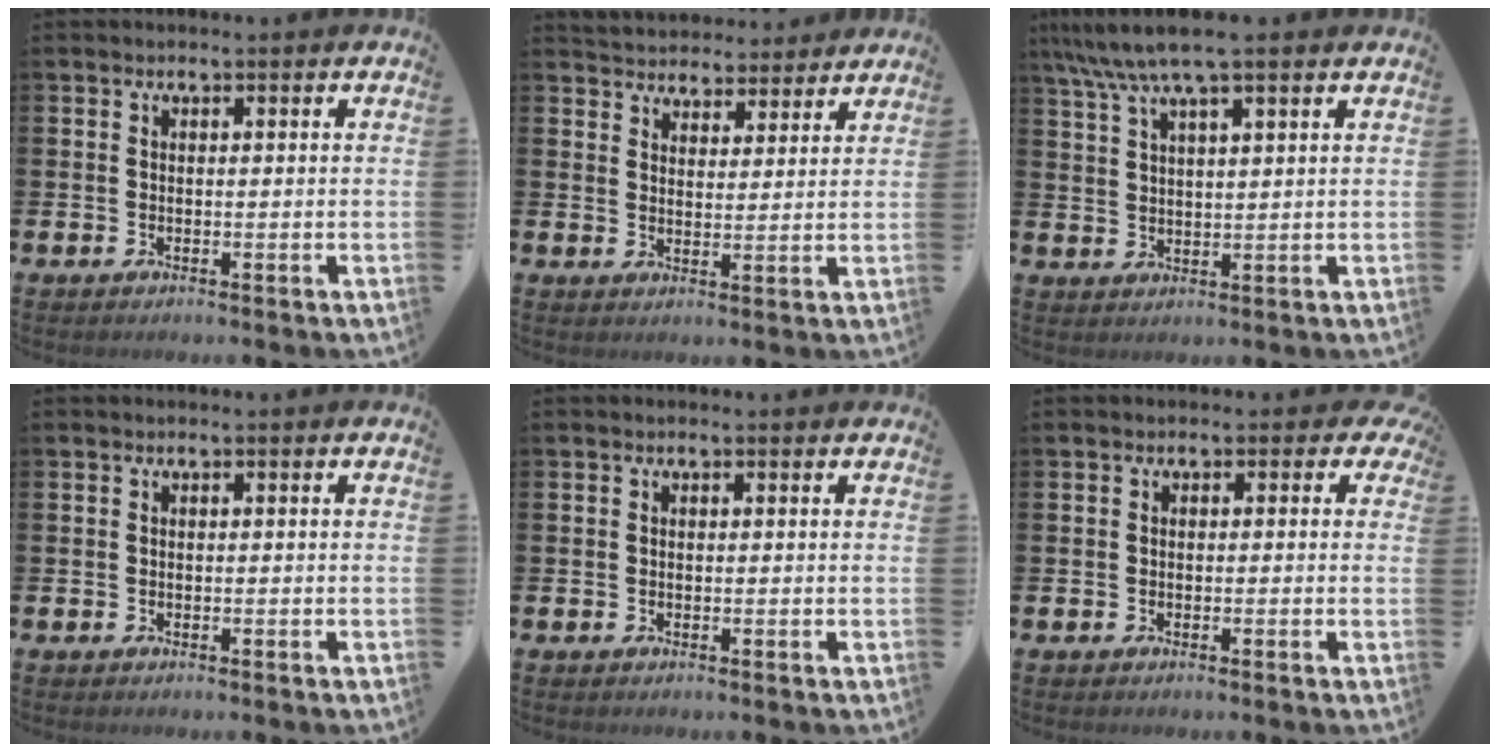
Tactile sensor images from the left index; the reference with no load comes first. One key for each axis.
{"total": 4.4, "fx": 4.2, "fy": 1.2, "fz": -0.4, "tx": -0.005, "ty": -0.028, "tz": 0.076}
{"total": 6.7, "fx": 5.3, "fy": 0.9, "fz": 4.0, "tx": -0.090, "ty": -0.009, "tz": 0.096}
{"total": 0.0}
{"total": 0.0}
{"total": 1.4, "fx": -0.6, "fy": 1.0, "fz": 0.6, "tx": -0.012, "ty": 0.007, "tz": -0.016}